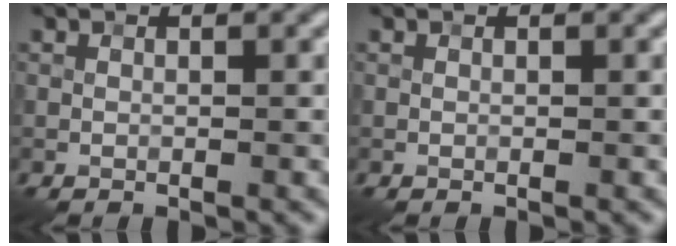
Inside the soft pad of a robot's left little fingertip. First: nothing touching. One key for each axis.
{"total": 0.0}